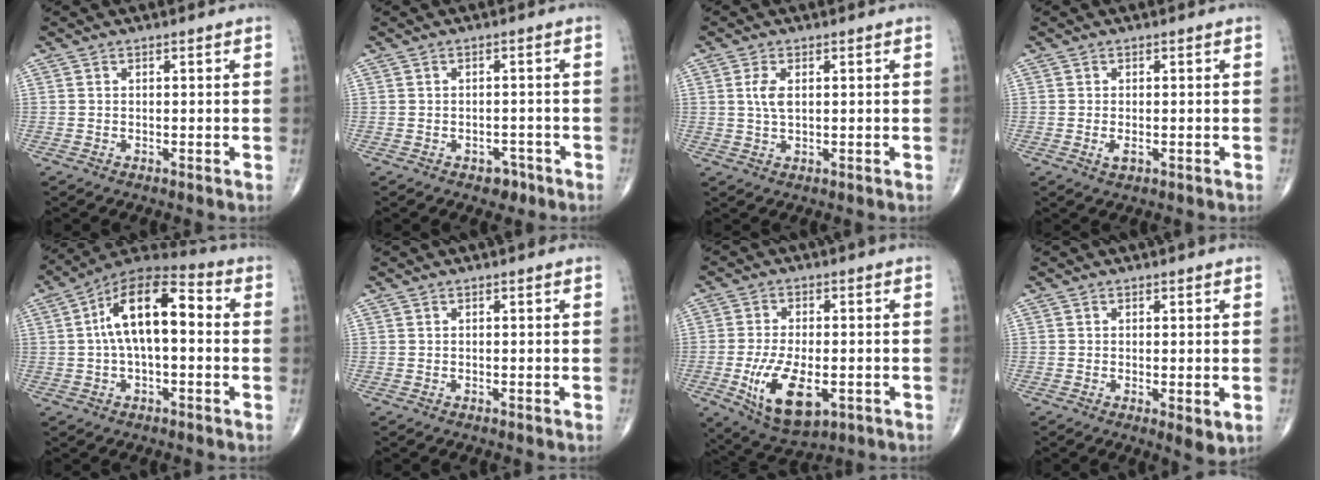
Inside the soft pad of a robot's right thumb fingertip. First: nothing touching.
{"total": 2.8, "force": [-1.7, 1.9, 1.1], "torque": [-0.002, 0.011, -0.020]}
{"total": 3.3, "force": [0.7, 1.6, 2.8], "torque": [-0.062, 0.000, 0.015]}
{"total": 1.8, "force": [-0.5, 0.9, 1.5], "torque": [-0.031, -0.004, -0.009]}
{"total": 14.5, "force": [1.1, 6.8, 12.8], "torque": [-0.213, 0.045, 0.006]}
{"total": 0.0}
{"total": 12.7, "force": [-3.6, 6.3, 10.4], "torque": [-0.185, -0.007, -0.050]}
{"total": 3.4, "force": [-0.6, 1.0, 3.1], "torque": [-0.051, -0.013, -0.010]}